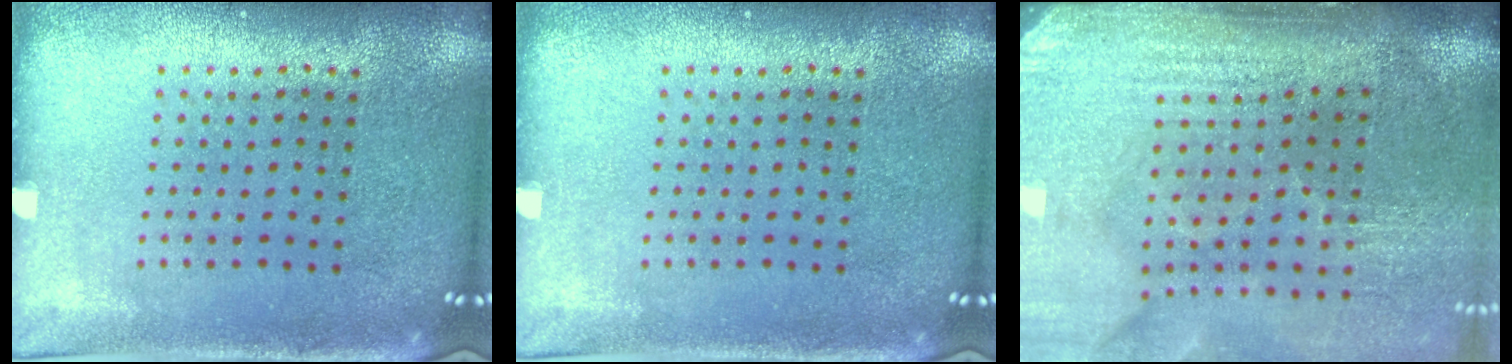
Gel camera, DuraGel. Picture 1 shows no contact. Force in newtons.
{"total": 0.0}
{"total": 4.7, "press": 3.9, "slide": 2.5}